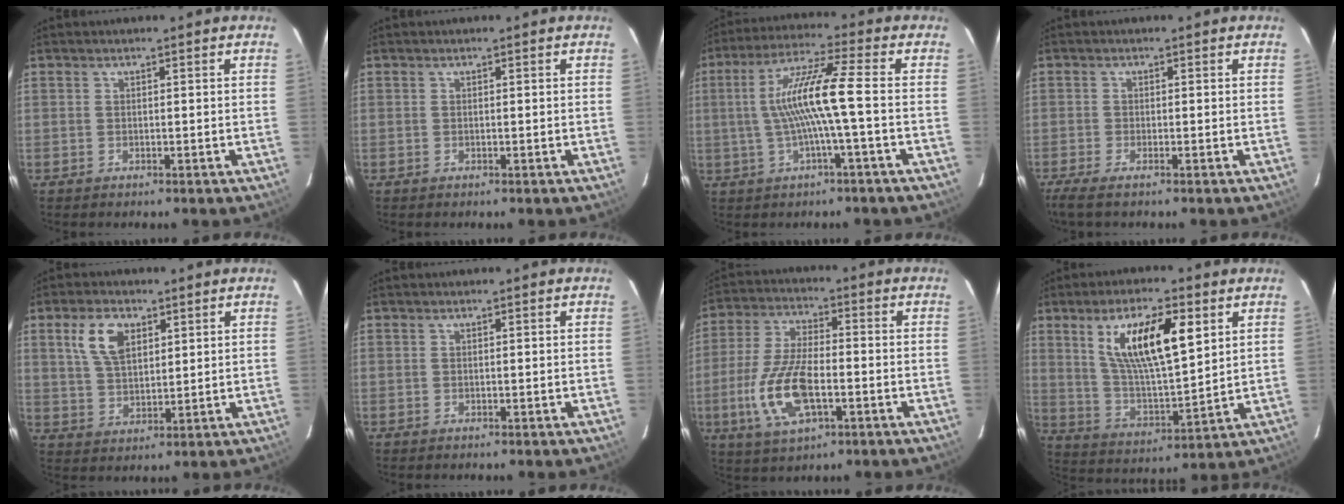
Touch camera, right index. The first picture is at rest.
{"total": 0.0}
{"total": 10.6, "force": [-0.8, -0.6, 10.6], "torque": [-0.200, 0.011, -0.011]}
{"total": 3.6, "force": [-2.6, -0.1, 2.4], "torque": [-0.058, -0.012, -0.052]}
{"total": 7.9, "force": [3.6, 4.4, 5.4], "torque": [-0.109, 0.014, 0.073]}
{"total": 0.0}
{"total": 13.8, "force": [-4.2, 5.6, 11.9], "torque": [-0.256, -0.007, -0.079]}
{"total": 15.5, "force": [6.5, 4.7, 13.3], "torque": [-0.236, 0.005, 0.127]}